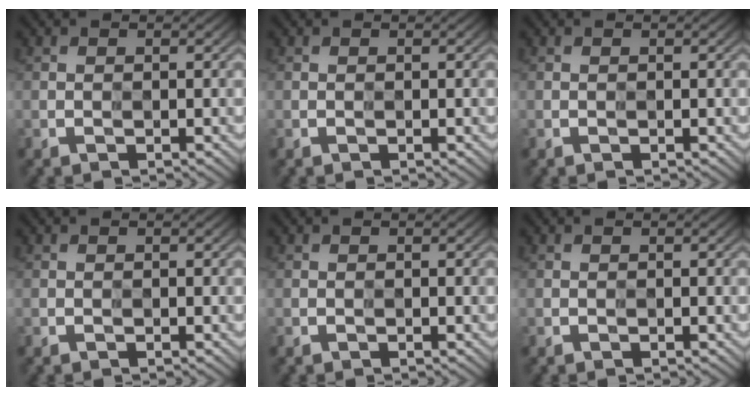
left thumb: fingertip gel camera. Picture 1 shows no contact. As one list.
[{"total": 0.0}, {"total": 0.0}, {"total": 0.0}, {"total": 0.0}, {"total": 0.0}]